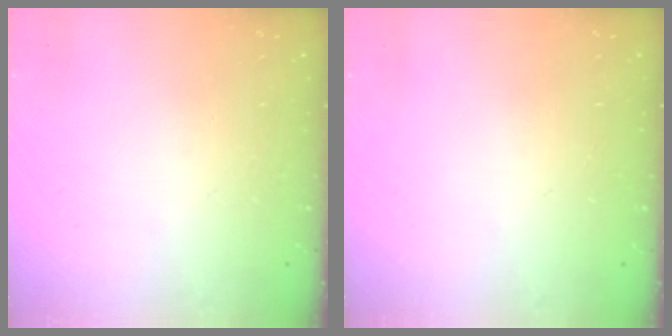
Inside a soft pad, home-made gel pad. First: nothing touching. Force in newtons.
{"total": 0.0}